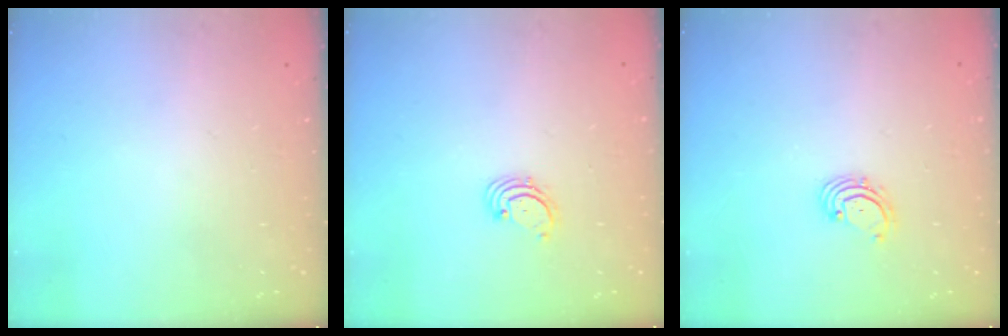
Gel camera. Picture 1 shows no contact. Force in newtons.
{"total": 1.7, "press": 1.7, "slide": 0.2}
{"total": 2.0, "press": 1.9, "slide": 0.6}